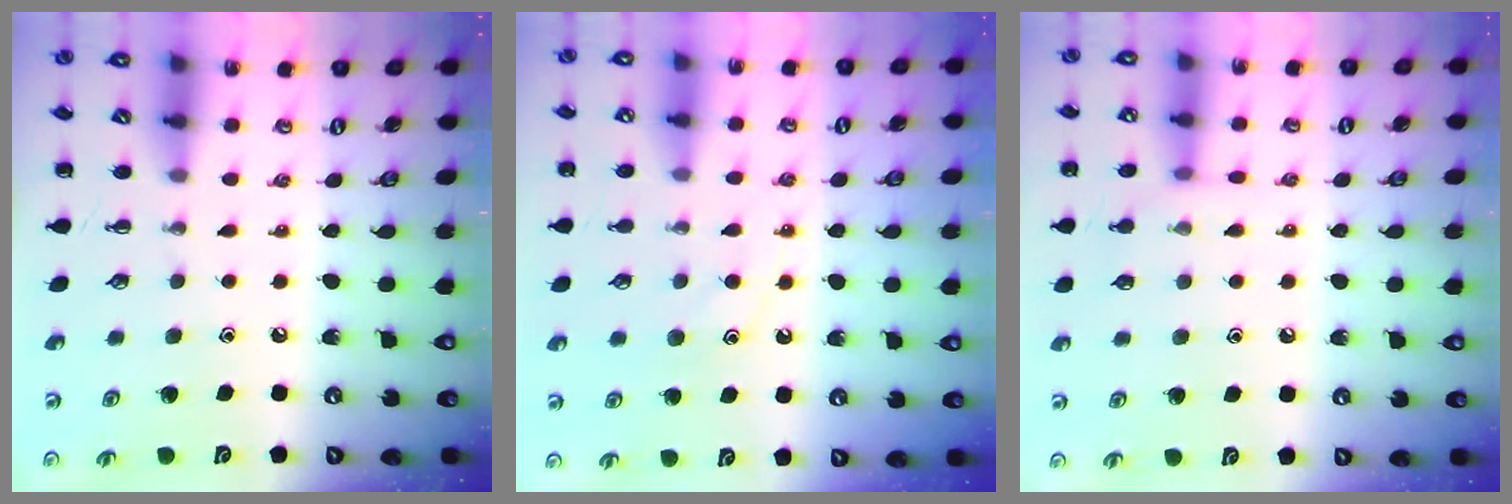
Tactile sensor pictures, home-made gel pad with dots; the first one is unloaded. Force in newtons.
{"total": 10.0, "press": 9.9, "slide": 1.1}
{"total": 5.5, "press": 5.3, "slide": 1.5}